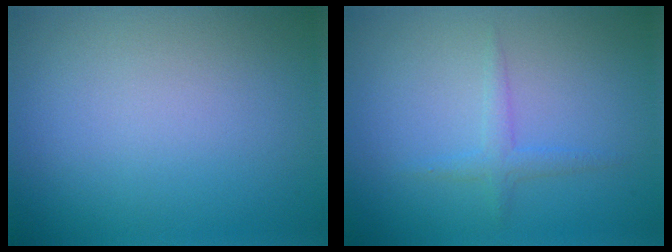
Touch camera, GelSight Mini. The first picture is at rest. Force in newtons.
{"total": 1.4, "press": 1.4, "slide": 0.0}